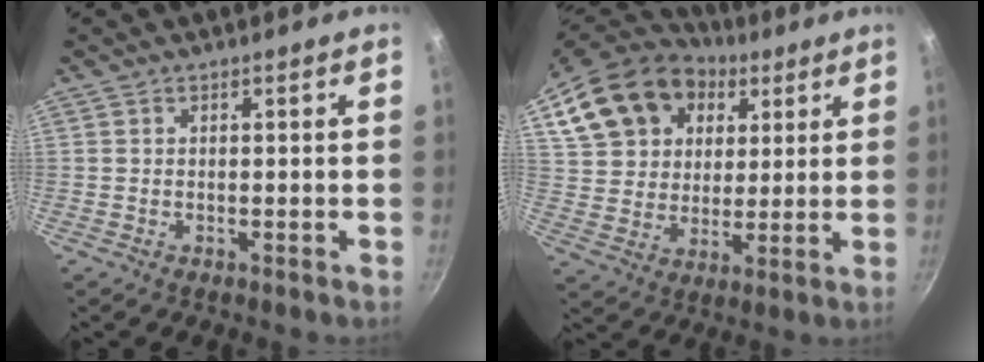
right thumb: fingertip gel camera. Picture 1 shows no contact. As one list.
[{"total": 21.8, "force": [9.2, 16.4, 11.0], "torque": [-0.201, 0.019, 0.167]}]